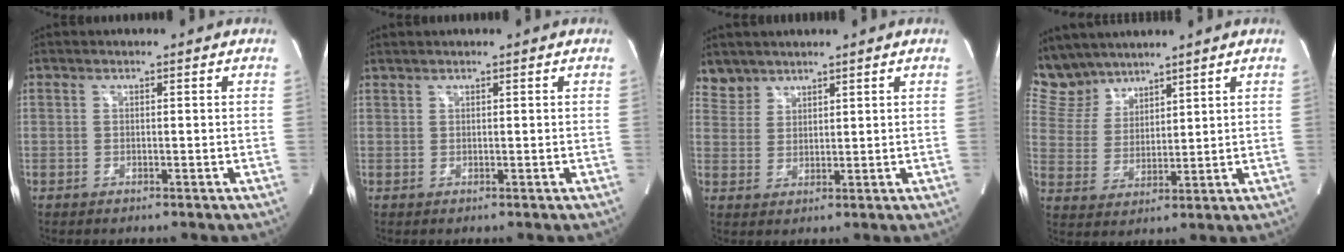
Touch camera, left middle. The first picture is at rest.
{"total": 0.7, "force": [0.7, -0.1, 0.1], "torque": [-0.009, 0.008, 0.021]}
{"total": 3.6, "force": [3.2, 1.6, -0.4], "torque": [0.013, 0.010, 0.064]}
{"total": 7.5, "force": [6.9, 2.8, 0.4], "torque": [-0.023, 0.013, 0.155]}